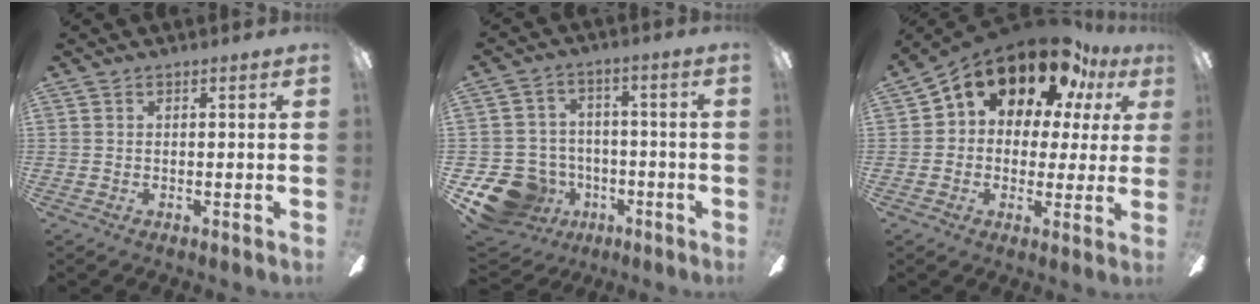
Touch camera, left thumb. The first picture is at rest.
{"total": 14.8, "force": [-7.2, 11.1, 6.5], "torque": [-0.148, 0.043, -0.117]}
{"total": 16.3, "force": [11.6, 8.5, 7.7], "torque": [-0.140, -0.078, 0.202]}